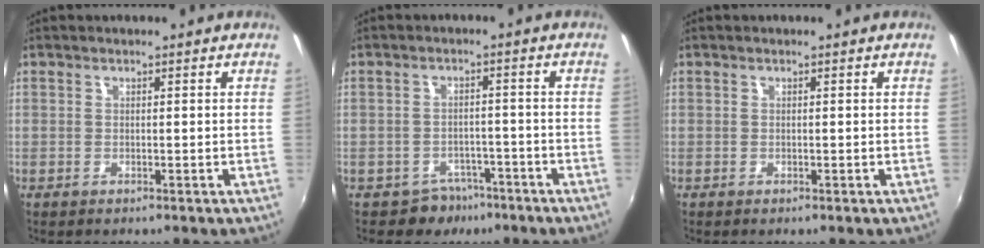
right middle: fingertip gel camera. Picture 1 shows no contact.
{"total": 5.0, "force": [-3.5, 3.5, 0.4], "torque": [-0.015, 0.018, -0.044]}
{"total": 0.0}